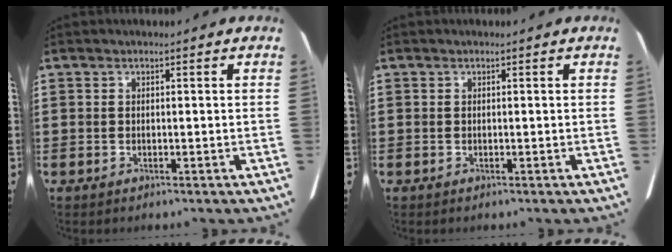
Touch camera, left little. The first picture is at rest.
{"total": 0.0}